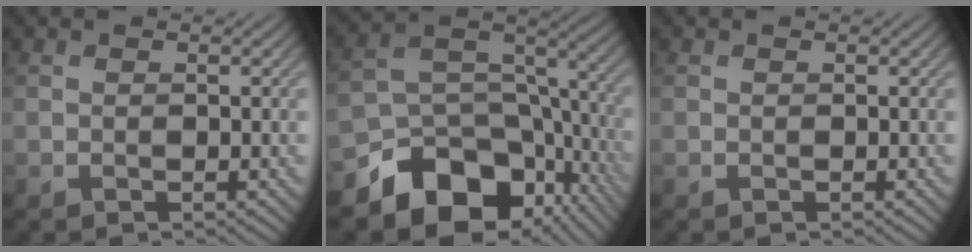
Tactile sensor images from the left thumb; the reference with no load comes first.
{"total": 14.0, "force": [-8.5, 8.7, 7.0], "torque": [-0.153, -0.027, -0.132]}
{"total": 0.0}